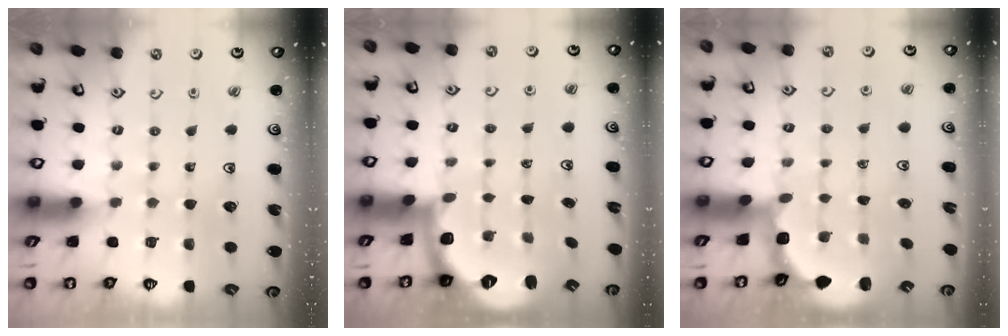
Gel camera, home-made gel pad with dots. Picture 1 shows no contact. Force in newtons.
{"total": 2.4, "press": 1.8, "slide": 1.6}
{"total": 2.7, "press": 2.4, "slide": 1.4}